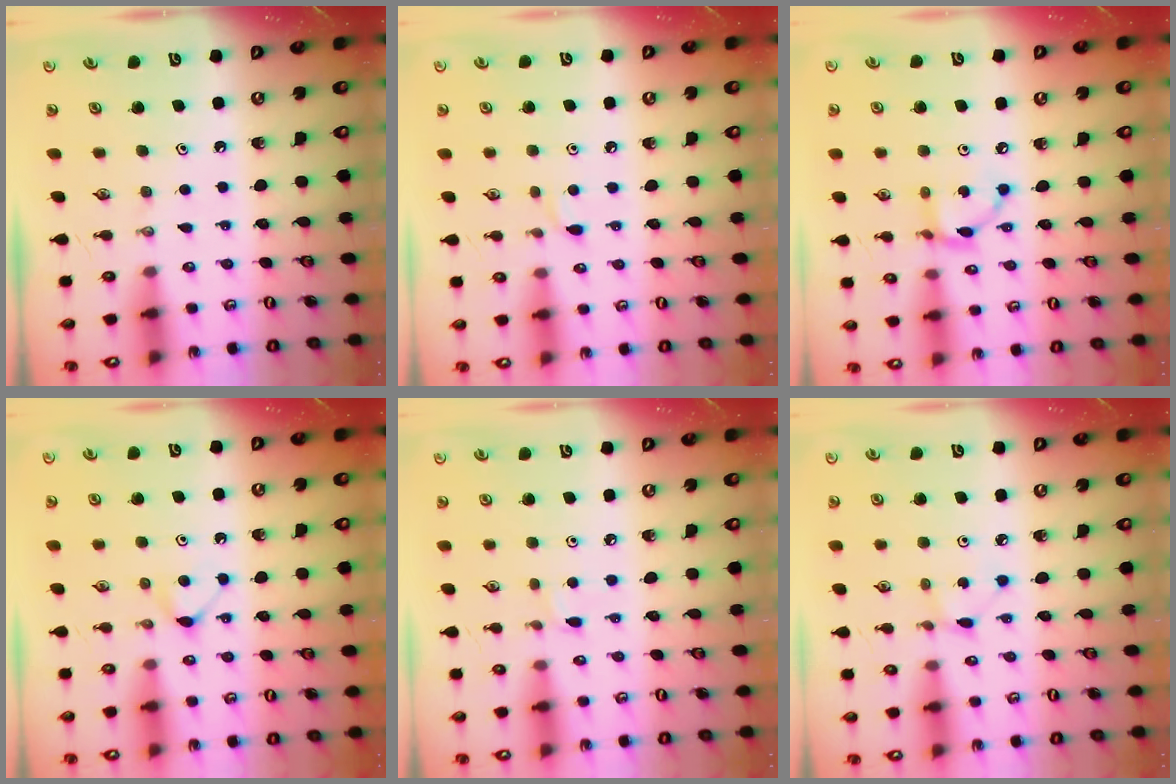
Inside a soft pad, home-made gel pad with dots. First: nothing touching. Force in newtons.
{"total": 3.5, "press": 3.5, "slide": 0.4}
{"total": 7.1, "press": 7.1, "slide": 0.3}
{"total": 4.6, "press": 4.5, "slide": 0.5}
{"total": 1.6, "press": 1.5, "slide": 0.2}
{"total": 0.9, "press": 0.9, "slide": 0.1}